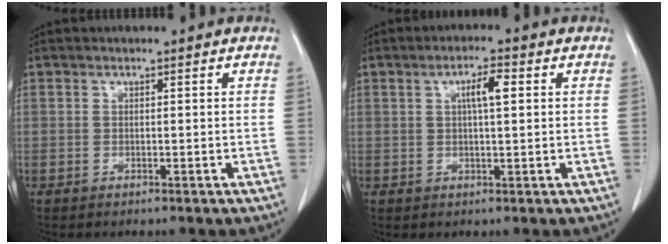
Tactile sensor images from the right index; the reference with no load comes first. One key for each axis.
{"total": 3.8, "fx": 1.0, "fy": 0.6, "fz": 3.6, "tx": -0.063, "ty": 0.005, "tz": 0.017}